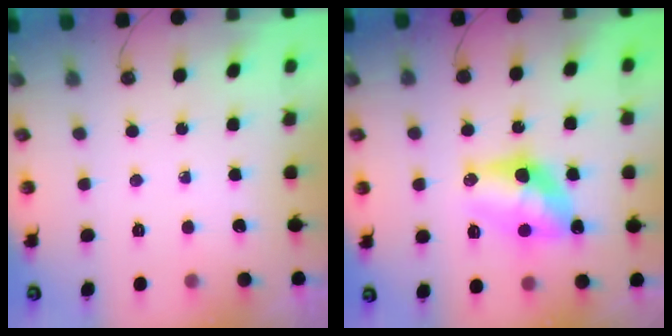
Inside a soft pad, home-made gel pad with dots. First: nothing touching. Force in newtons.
{"total": 11.4, "press": 11.3, "slide": 1.0}